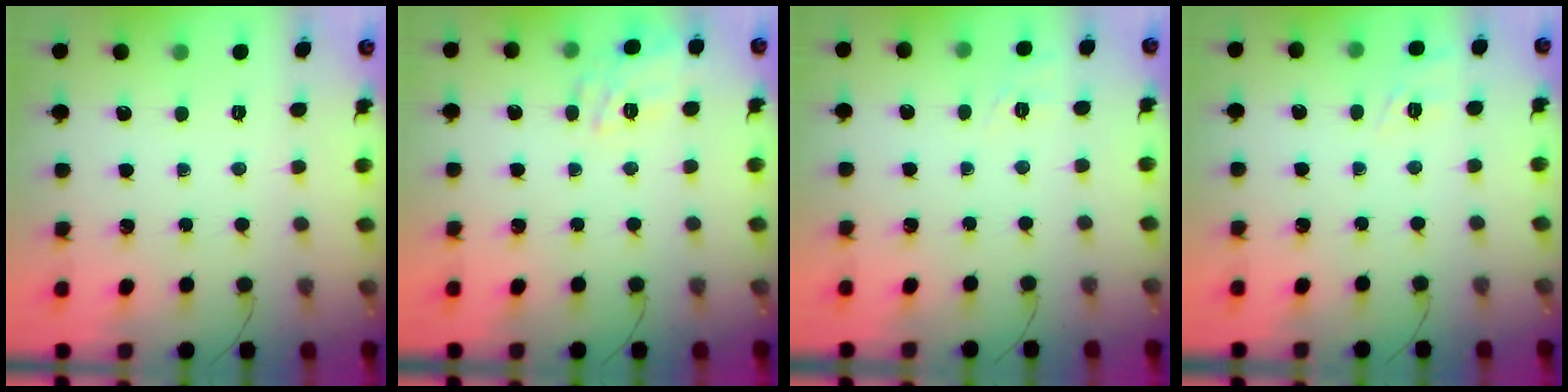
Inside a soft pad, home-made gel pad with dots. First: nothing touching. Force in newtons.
{"total": 14.0, "press": 14.0, "slide": 0.5}
{"total": 1.9, "press": 0.3, "slide": 1.9}
{"total": 2.1, "press": 1.4, "slide": 1.5}